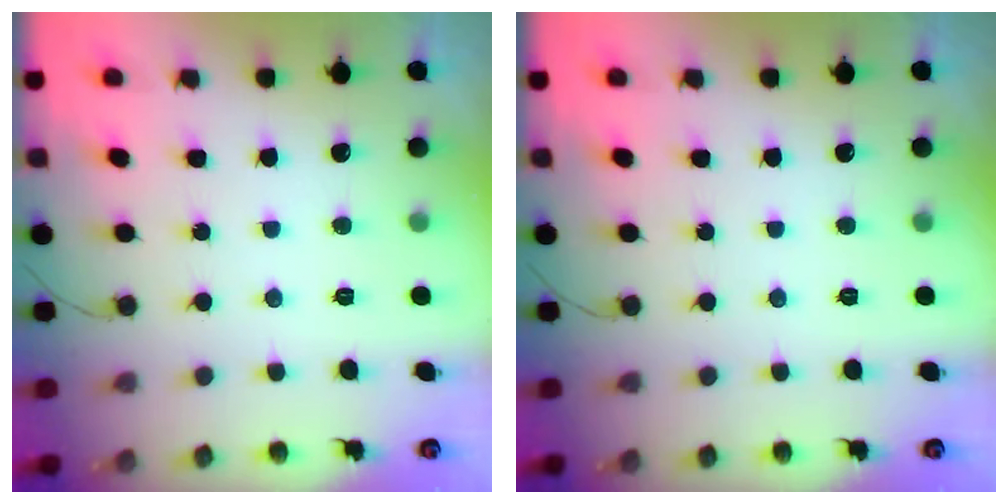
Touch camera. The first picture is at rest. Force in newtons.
{"total": 0.0}